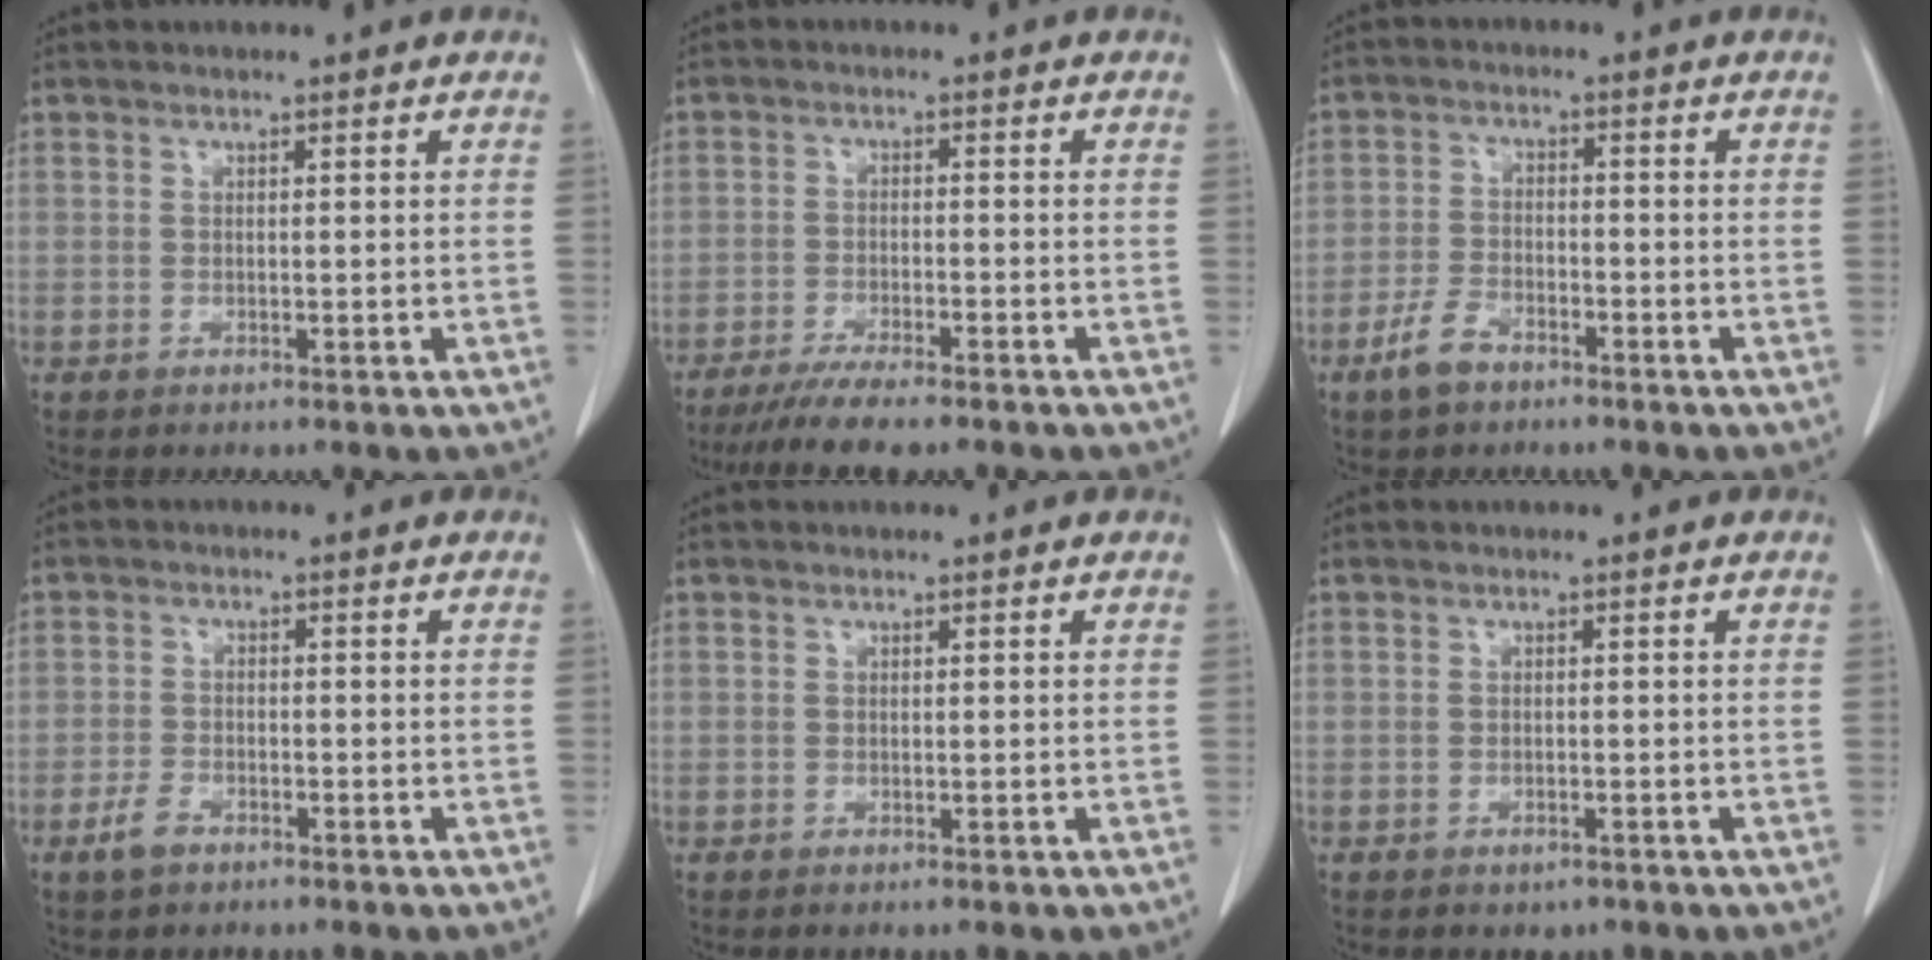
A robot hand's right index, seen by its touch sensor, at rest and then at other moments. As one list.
[{"total": 7.9, "force": [-6.4, 0.9, 4.6], "torque": [-0.071, -0.017, -0.102]}, {"total": 4.8, "force": [-3.2, 2.4, 2.6], "torque": [-0.059, 0.001, -0.057]}, {"total": 3.0, "force": [-1.9, 1.6, 1.6], "torque": [-0.039, 0.002, -0.031]}, {"total": 0.0}, {"total": 1.5, "force": [-0.8, 1.0, 0.6], "torque": [-0.011, 0.001, -0.002]}]